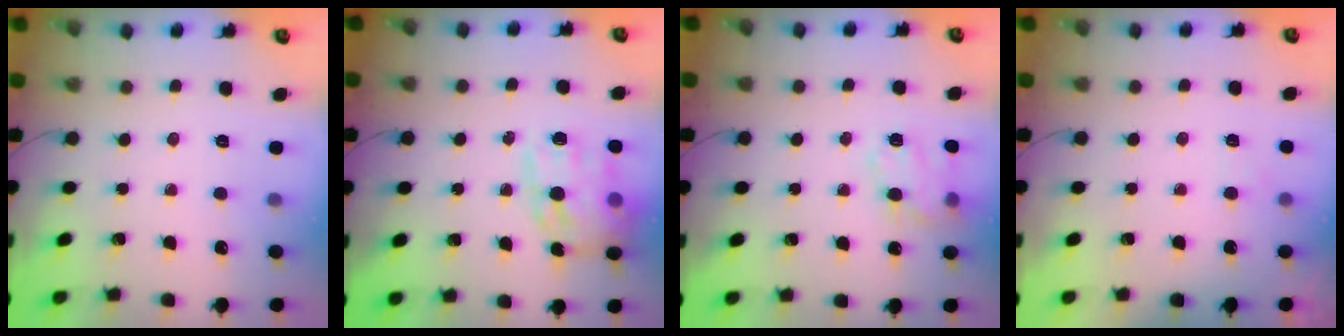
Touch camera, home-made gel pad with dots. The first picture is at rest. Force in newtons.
{"total": 16.4, "press": 16.1, "slide": 2.7}
{"total": 14.2, "press": 14.1, "slide": 1.7}
{"total": 3.8, "press": 3.6, "slide": 1.1}